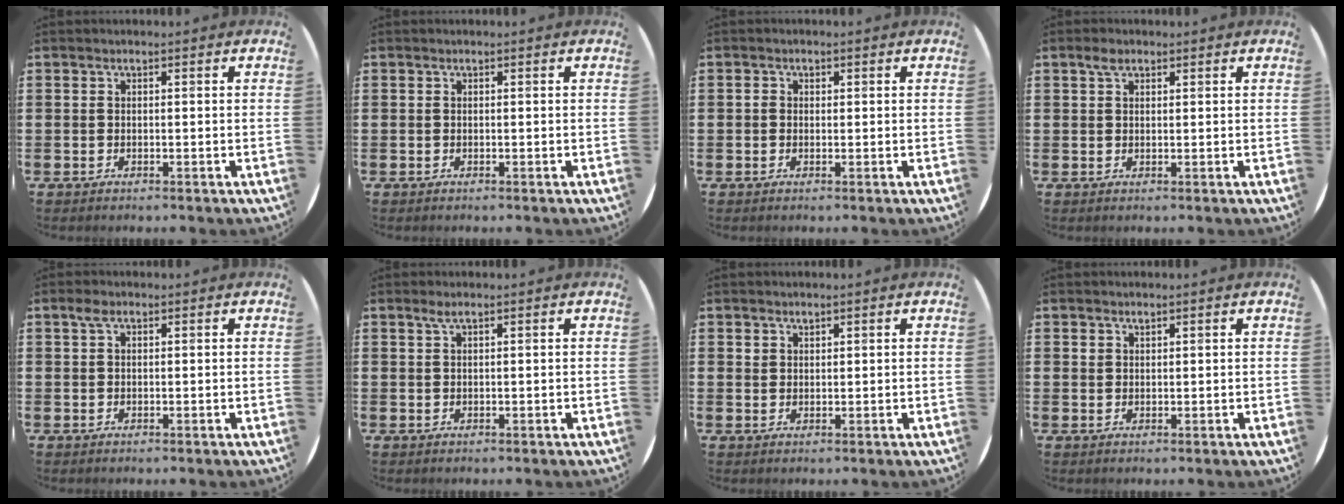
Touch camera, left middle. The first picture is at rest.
{"total": 0.0}
{"total": 0.7, "force": [0.1, 0.7, 0.3], "torque": [0.001, 0.001, 0.001]}
{"total": 1.8, "force": [1.2, 0.9, 0.9], "torque": [-0.013, 0.002, 0.021]}
{"total": 1.3, "force": [0.6, 0.7, 0.9], "torque": [-0.020, 0.006, 0.011]}
{"total": 1.0, "force": [0.6, 0.0, 0.9], "torque": [-0.017, 0.002, 0.010]}
{"total": 1.1, "force": [1.0, 0.5, -0.1], "torque": [0.017, -0.003, 0.015]}
{"total": 0.8, "force": [0.7, 0.3, -0.1], "torque": [0.009, 0.001, 0.012]}